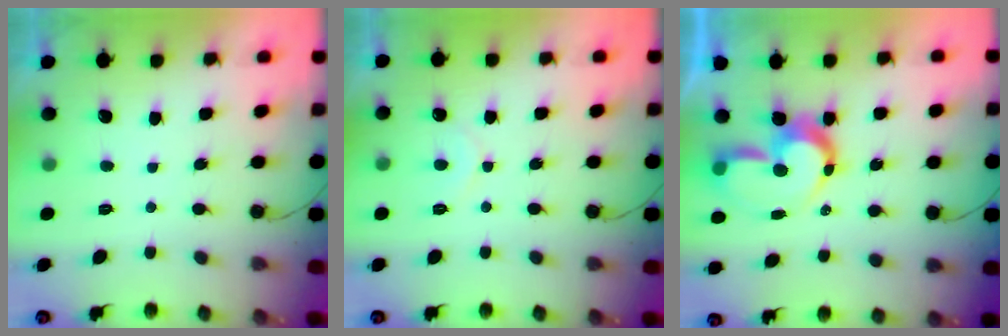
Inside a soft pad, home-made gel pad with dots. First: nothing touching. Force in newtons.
{"total": 5.1, "press": 5.1, "slide": 0.5}
{"total": 12.3, "press": 12.2, "slide": 2.0}